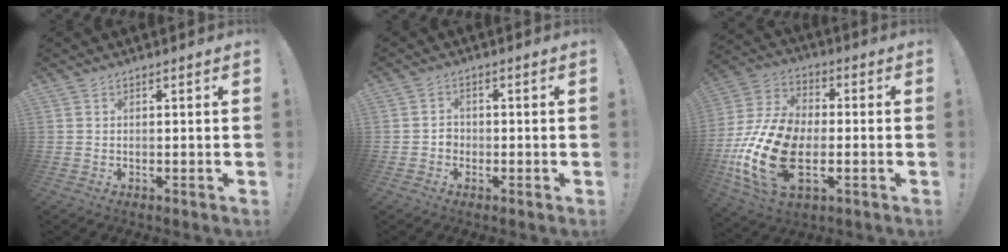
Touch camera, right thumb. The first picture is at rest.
{"total": 2.6, "force": [-1.3, 2.1, 0.8], "torque": [-0.017, 0.007, -0.023]}
{"total": 22.2, "force": [-5.9, 13.4, 16.6], "torque": [-0.323, 0.030, -0.091]}